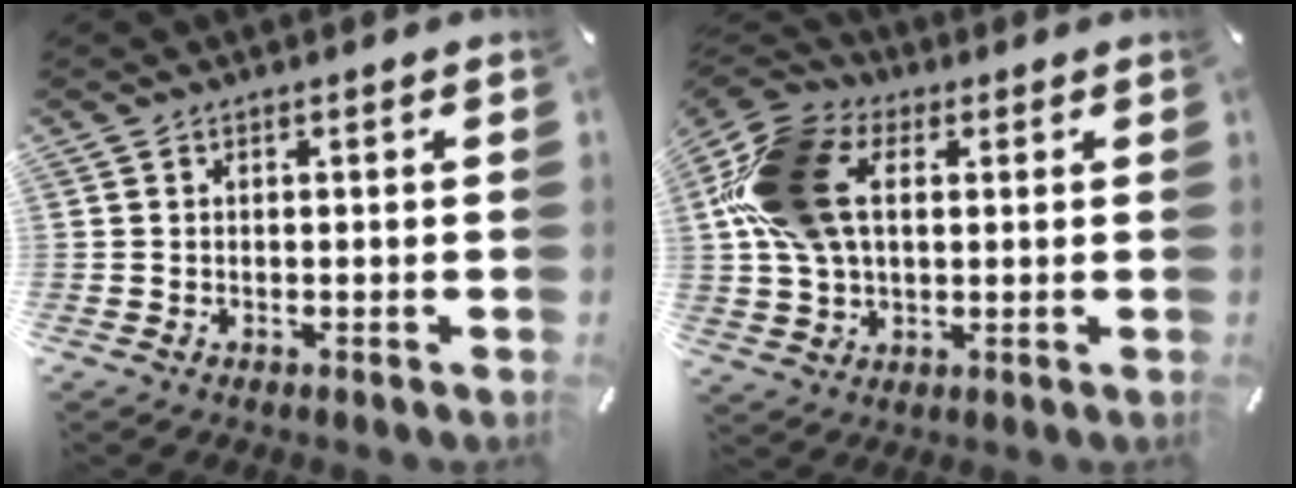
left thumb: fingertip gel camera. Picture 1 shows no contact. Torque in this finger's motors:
{"motor_torque": [2.41, 2.59, 1.45, -1.32, 0.69]}